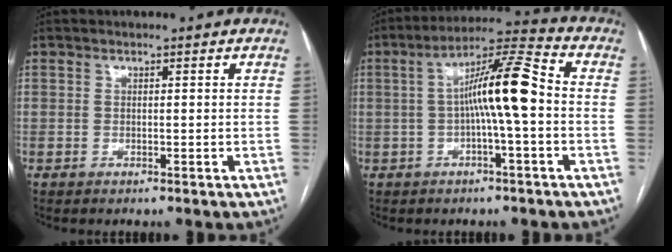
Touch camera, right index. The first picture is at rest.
{"total": 10.5, "force": [-0.6, 0.4, 10.5], "torque": [-0.182, 0.026, -0.015]}